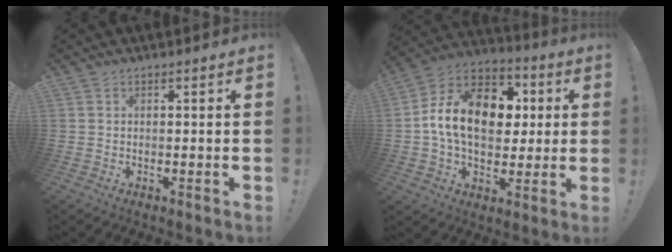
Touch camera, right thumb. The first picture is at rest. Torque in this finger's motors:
{"motor_torque": [2.50, 2.51, 0.16, 0.11, 0.43]}